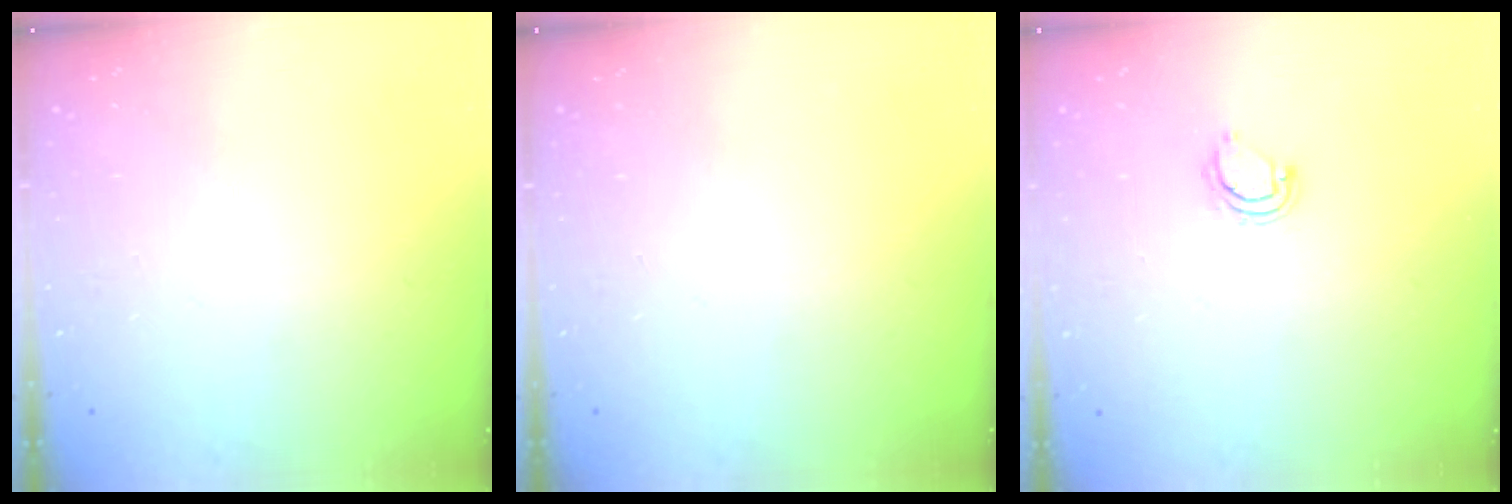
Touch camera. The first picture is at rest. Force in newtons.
{"total": 0.0}
{"total": 4.2, "press": 4.2, "slide": 0.4}